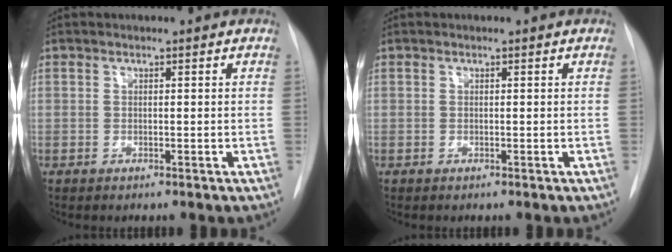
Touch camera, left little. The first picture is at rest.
{"total": 0.0}